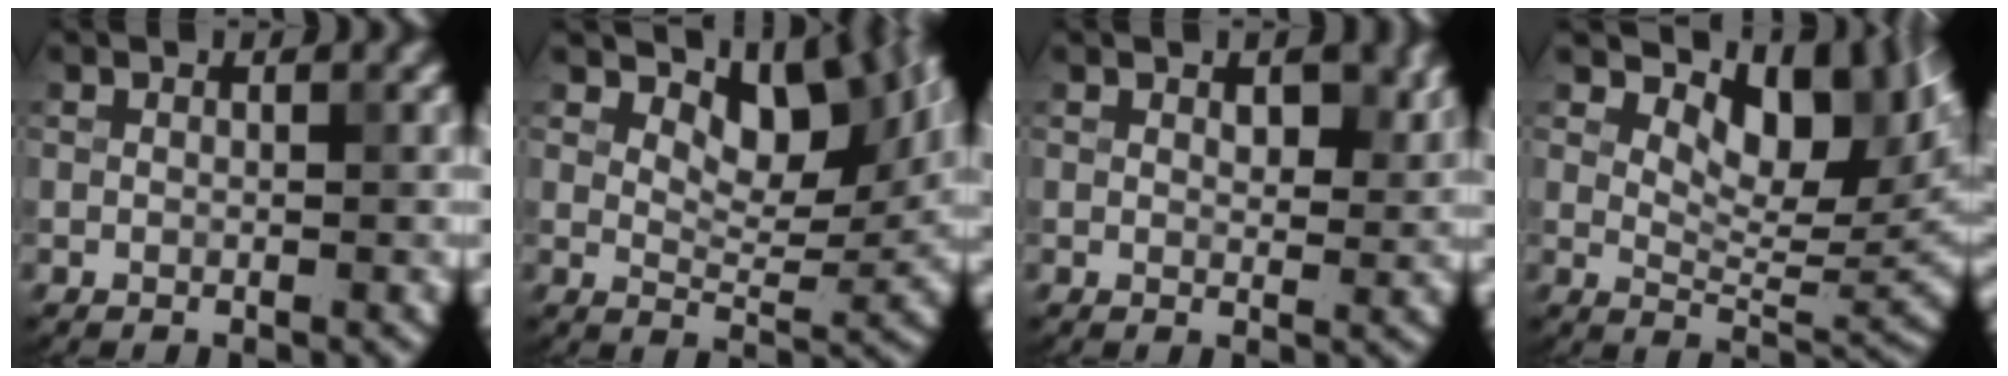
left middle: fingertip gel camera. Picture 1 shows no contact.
{"total": 6.8, "force": [3.7, 3.2, 4.7], "torque": [-0.063, -0.010, 0.054]}
{"total": 2.2, "force": [1.1, 1.2, 1.5], "torque": [-0.018, -0.006, 0.019]}
{"total": 9.6, "force": [4.9, 4.2, 7.1], "torque": [-0.099, -0.004, 0.085]}